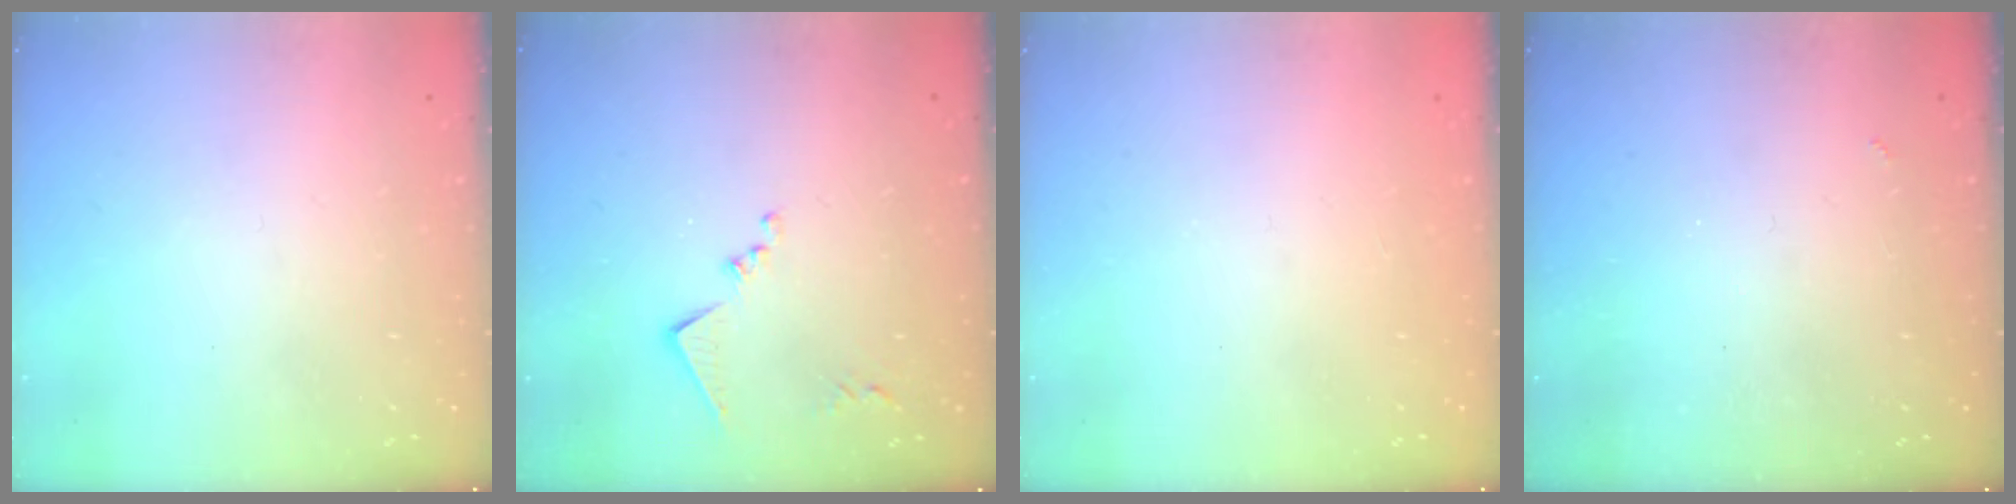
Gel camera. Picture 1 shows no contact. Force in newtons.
{"total": 9.9, "press": 9.9, "slide": 0.8}
{"total": 1.0, "press": 0.9, "slide": 0.3}
{"total": 2.5, "press": 2.5, "slide": 0.5}